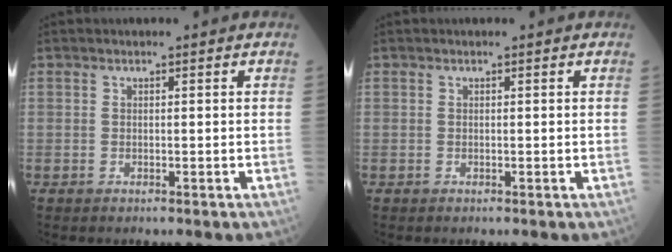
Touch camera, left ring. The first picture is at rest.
{"total": 0.0}